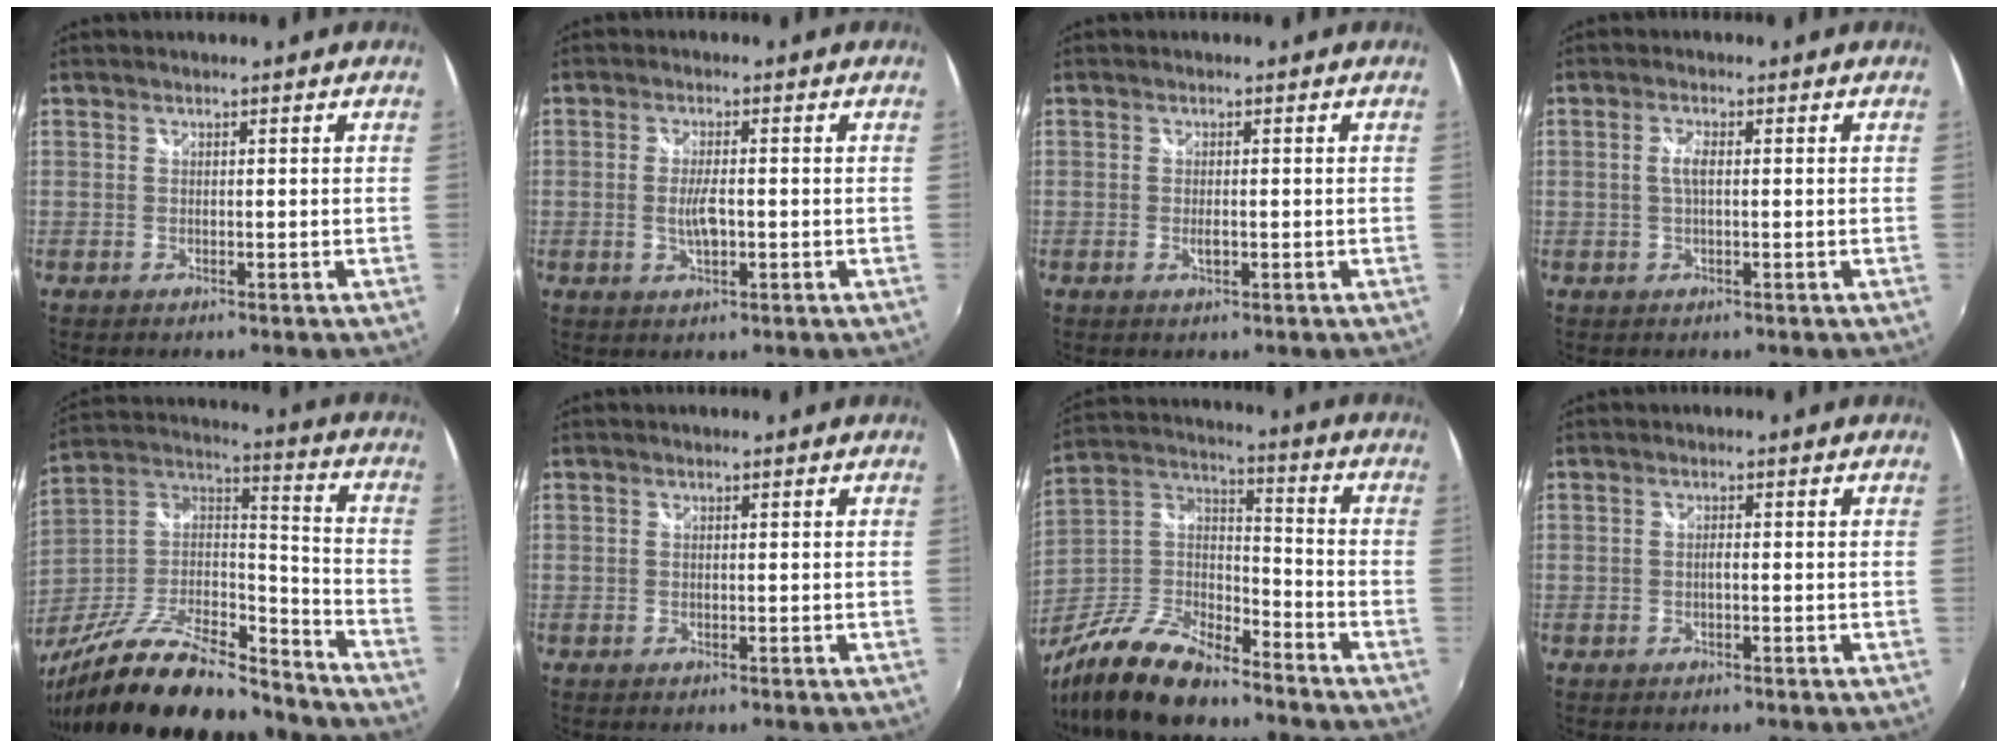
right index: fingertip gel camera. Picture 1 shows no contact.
{"total": 3.7, "force": [-0.6, 1.1, 3.5], "torque": [-0.068, -0.004, -0.011]}
{"total": 1.3, "force": [-0.4, 0.6, 1.1], "torque": [-0.021, -0.002, -0.007]}
{"total": 2.2, "force": [0.1, 0.6, 2.1], "torque": [-0.043, 0.001, -0.001]}
{"total": 27.5, "force": [-21.0, 9.2, 15.2], "torque": [-0.283, -0.001, -0.337]}
{"total": 0.0}
{"total": 17.9, "force": [-13.3, 6.0, 10.4], "torque": [-0.232, -0.009, -0.249]}
{"total": 0.8, "force": [-0.3, 0.2, 0.7], "torque": [-0.014, 0.004, -0.005]}